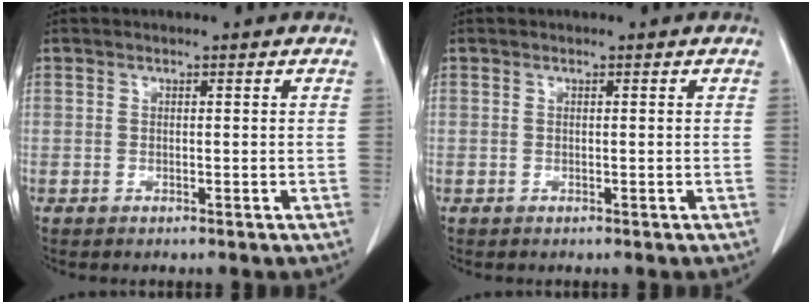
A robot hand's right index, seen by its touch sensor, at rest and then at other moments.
{"total": 0.0}